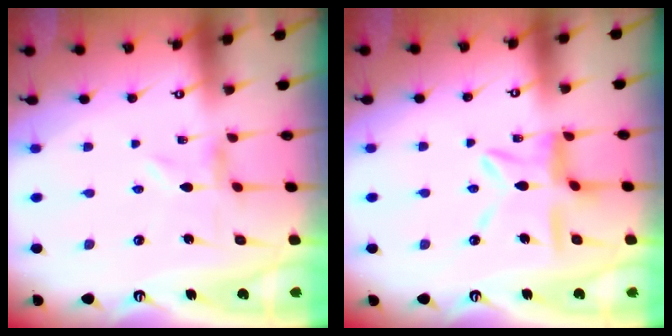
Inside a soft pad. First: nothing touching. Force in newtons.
{"total": 11.7, "press": 11.7, "slide": 1.1}